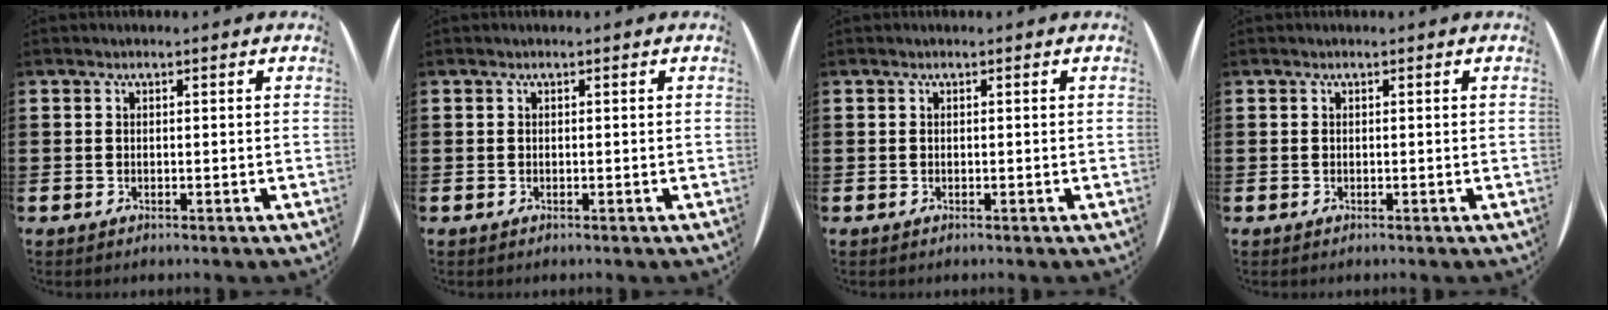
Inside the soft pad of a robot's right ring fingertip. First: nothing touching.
{"total": 0.0}
{"total": 0.0}
{"total": 0.0}